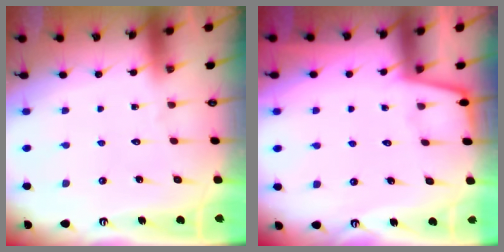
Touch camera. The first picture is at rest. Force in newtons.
{"total": 2.3, "press": 2.3, "slide": 0.3}